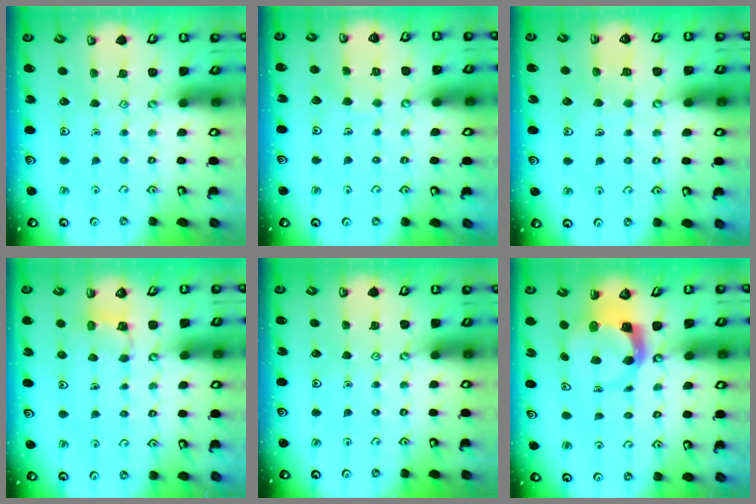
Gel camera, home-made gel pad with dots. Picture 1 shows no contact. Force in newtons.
{"total": 2.2, "press": 2.2, "slide": 0.1}
{"total": 5.0, "press": 5.0, "slide": 0.3}
{"total": 3.1, "press": 3.1, "slide": 0.6}
{"total": 0.0}
{"total": 3.9, "press": 3.9, "slide": 0.6}